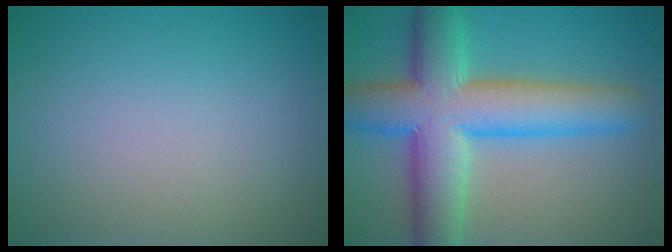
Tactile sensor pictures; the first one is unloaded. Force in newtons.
{"total": 10.8, "press": 10.8, "slide": 0.4}